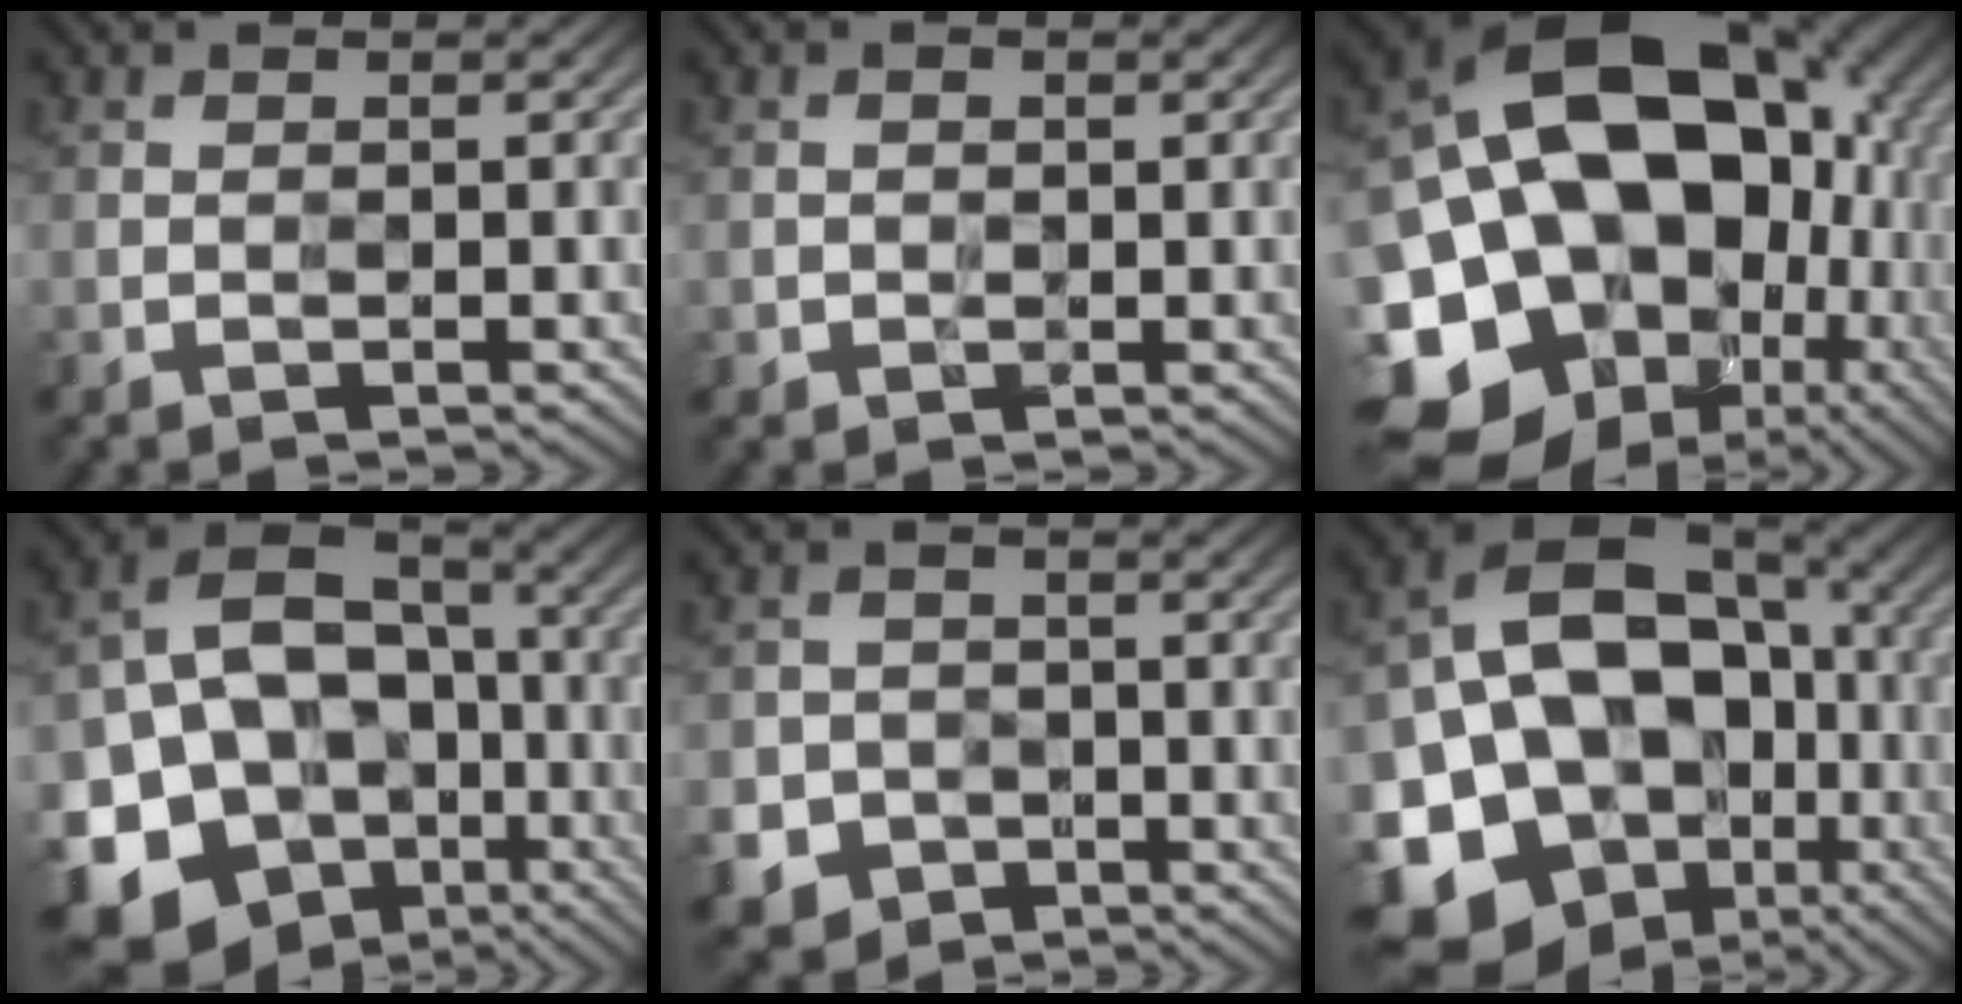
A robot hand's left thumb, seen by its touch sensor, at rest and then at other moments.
{"total": 1.0, "force": [-0.1, 0.9, 0.3], "torque": [-0.008, -0.006, -0.002]}
{"total": 23.2, "force": [-1.3, 18.0, 14.6], "torque": [-0.294, -0.030, -0.015]}
{"total": 18.9, "force": [-6.5, 14.7, 10.0], "torque": [-0.219, -0.015, -0.092]}
{"total": 6.6, "force": [-3.2, 5.6, 1.4], "torque": [-0.035, -0.021, -0.072]}
{"total": 20.0, "force": [-4.3, 15.2, 12.2], "torque": [-0.259, -0.023, -0.056]}